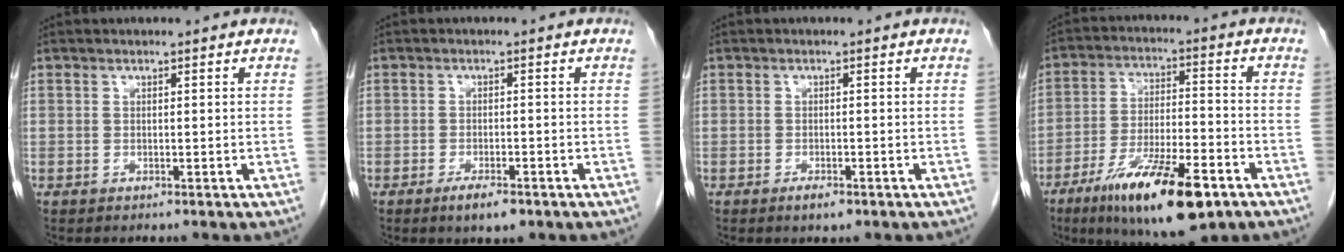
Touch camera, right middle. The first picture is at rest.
{"total": 3.5, "force": [-2.3, 1.0, 2.5], "torque": [-0.046, -0.001, -0.034]}
{"total": 1.8, "force": [-1.2, 0.6, 1.2], "torque": [-0.022, 0.000, -0.015]}
{"total": 16.3, "force": [-9.5, 3.6, 12.7], "torque": [-0.219, -0.023, -0.156]}